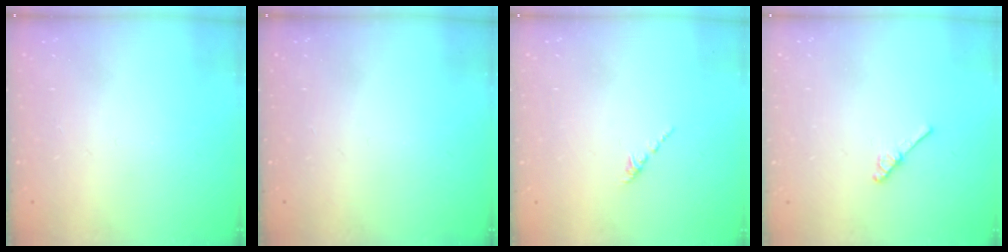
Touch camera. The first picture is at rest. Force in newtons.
{"total": 0.0}
{"total": 1.6, "press": 1.5, "slide": 0.6}
{"total": 3.0, "press": 2.9, "slide": 0.5}